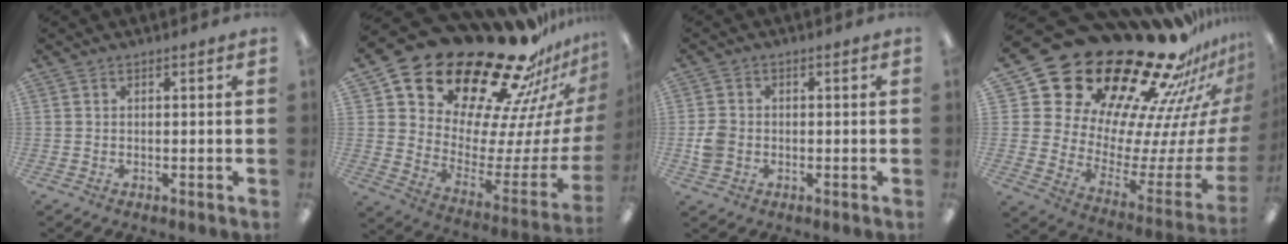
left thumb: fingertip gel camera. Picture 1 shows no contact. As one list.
[{"total": 27.0, "force": [22.5, 10.1, 11.0], "torque": [-0.165, -0.186, 0.404]}, {"total": 4.0, "force": [-0.8, 3.4, 2.0], "torque": [-0.040, 0.006, -0.015]}, {"total": 31.4, "force": [24.2, 13.4, 14.9], "torque": [-0.213, -0.223, 0.460]}]